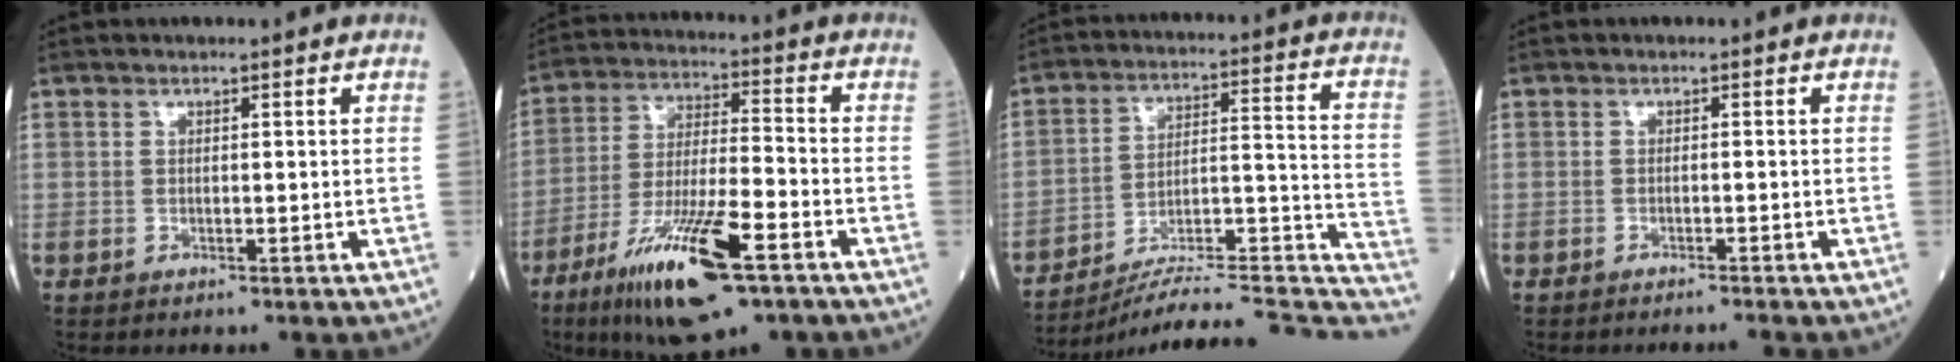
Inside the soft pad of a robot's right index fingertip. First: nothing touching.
{"total": 16.1, "force": [-8.8, 2.8, 13.1], "torque": [-0.258, -0.031, -0.151]}
{"total": 22.8, "force": [-21.2, 1.5, 8.1], "torque": [-0.060, 0.037, -0.298]}
{"total": 2.0, "force": [-1.8, -0.6, 0.5], "torque": [-0.005, -0.001, -0.023]}